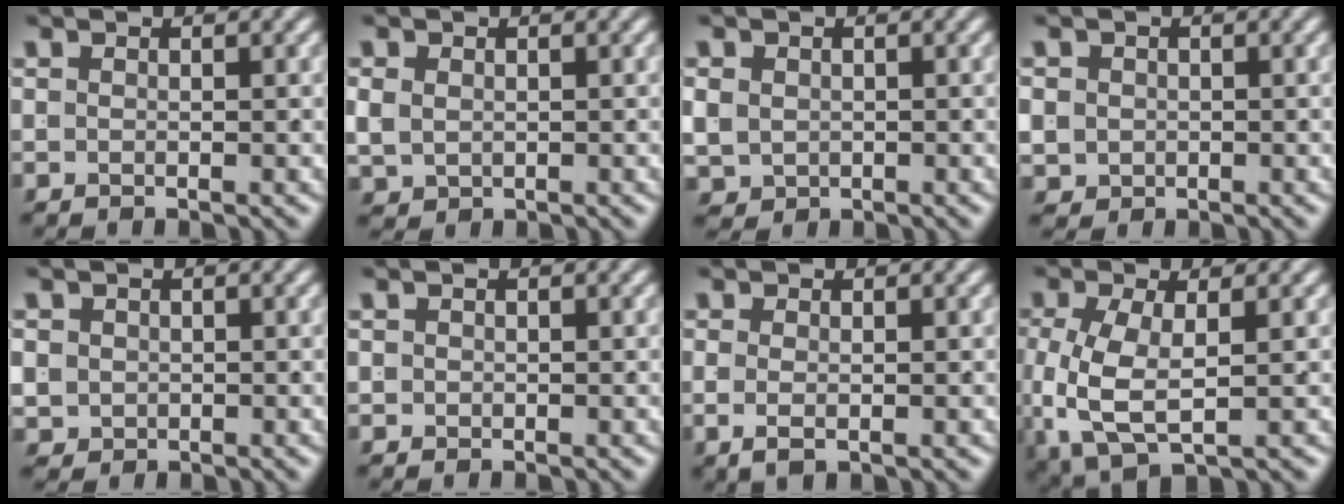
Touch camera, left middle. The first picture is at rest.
{"total": 2.1, "force": [-0.1, 1.8, 1.0], "torque": [-0.030, -0.017, 0.014]}
{"total": 3.9, "force": [-0.7, 3.5, 1.6], "torque": [-0.052, -0.033, 0.006]}
{"total": 3.5, "force": [-0.6, 3.2, 1.3], "torque": [-0.047, -0.025, 0.000]}
{"total": 3.6, "force": [-0.6, 3.3, 1.3], "torque": [-0.048, -0.026, 0.002]}
{"total": 1.1, "force": [-0.1, 1.1, 0.3], "torque": [-0.012, -0.009, 0.003]}
{"total": 1.5, "force": [-0.4, 0.4, 1.4], "torque": [-0.029, -0.013, 0.002]}
{"total": 6.6, "force": [-1.0, 4.3, 5.0], "torque": [-0.127, -0.035, 0.004]}